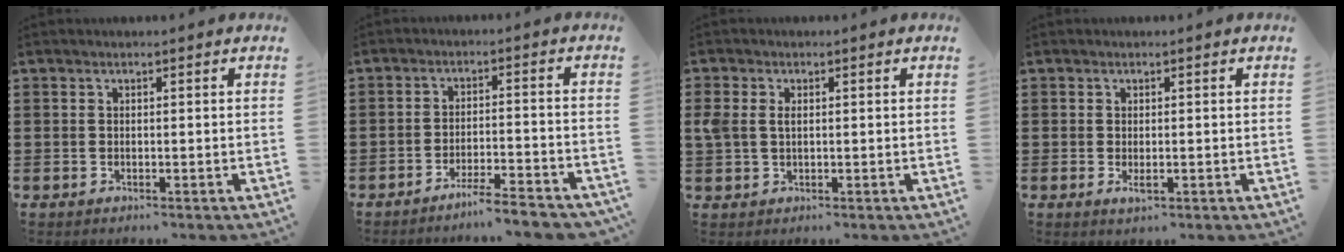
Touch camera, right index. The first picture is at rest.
{"total": 4.7, "force": [-4.3, -0.3, 1.9], "torque": [-0.031, -0.010, -0.081]}
{"total": 2.4, "force": [0.5, 1.6, 1.7], "torque": [-0.044, 0.006, 0.006]}
{"total": 1.4, "force": [-0.2, 0.5, 1.3], "torque": [-0.024, -0.002, -0.003]}